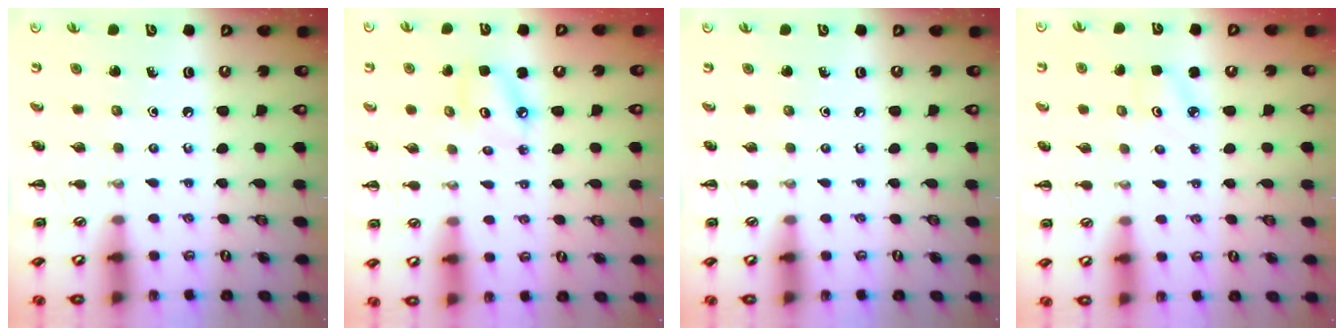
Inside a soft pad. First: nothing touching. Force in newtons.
{"total": 4.7, "press": 4.7, "slide": 0.5}
{"total": 0.0}
{"total": 2.5, "press": 2.4, "slide": 0.7}